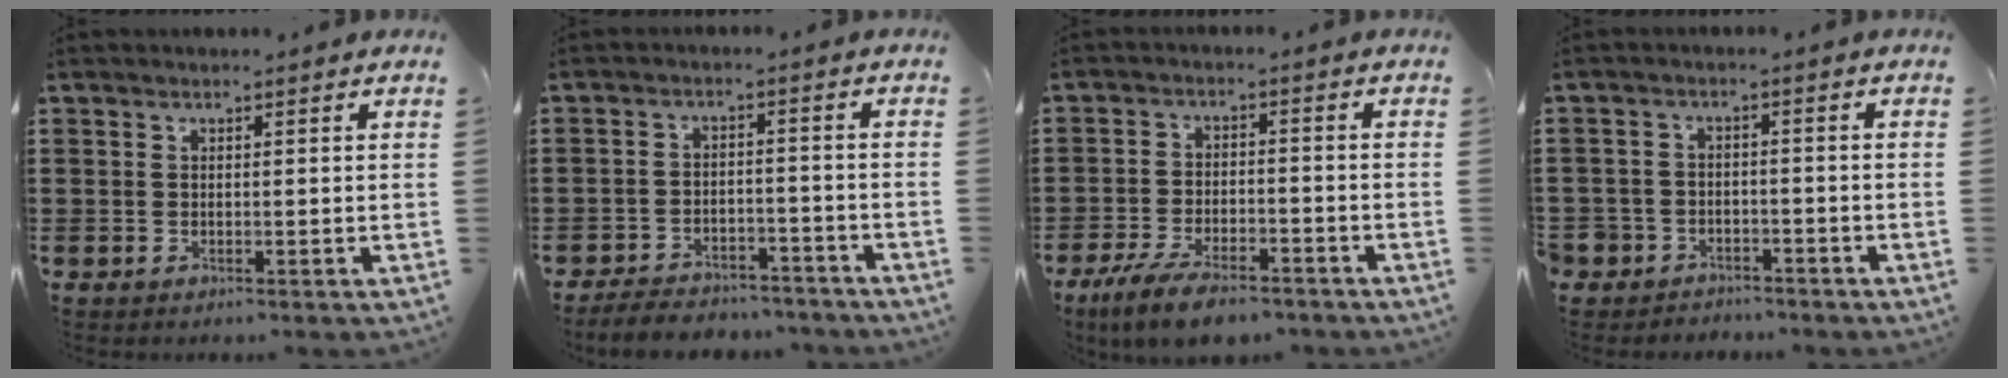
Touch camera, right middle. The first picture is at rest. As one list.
[{"total": 4.5, "force": [-4.4, 0.7, 0.5], "torque": [-0.016, 0.005, -0.092]}, {"total": 6.1, "force": [-4.9, 1.4, 3.2], "torque": [-0.071, -0.002, -0.094]}, {"total": 3.2, "force": [-2.9, 1.3, -0.2], "torque": [-0.011, -0.003, -0.068]}]